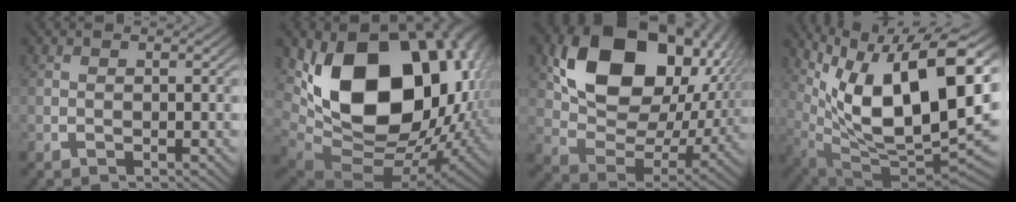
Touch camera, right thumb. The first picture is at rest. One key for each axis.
{"total": 22.2, "fx": 0.1, "fy": 14.7, "fz": 16.7, "tx": -0.320, "ty": -0.069, "tz": 0.033}
{"total": 17.1, "fx": 4.2, "fy": 10.9, "fz": 12.4, "tx": -0.229, "ty": -0.009, "tz": 0.067}
{"total": 19.6, "fx": 1.0, "fy": 11.7, "fz": 15.7, "tx": -0.291, "ty": -0.077, "tz": 0.061}